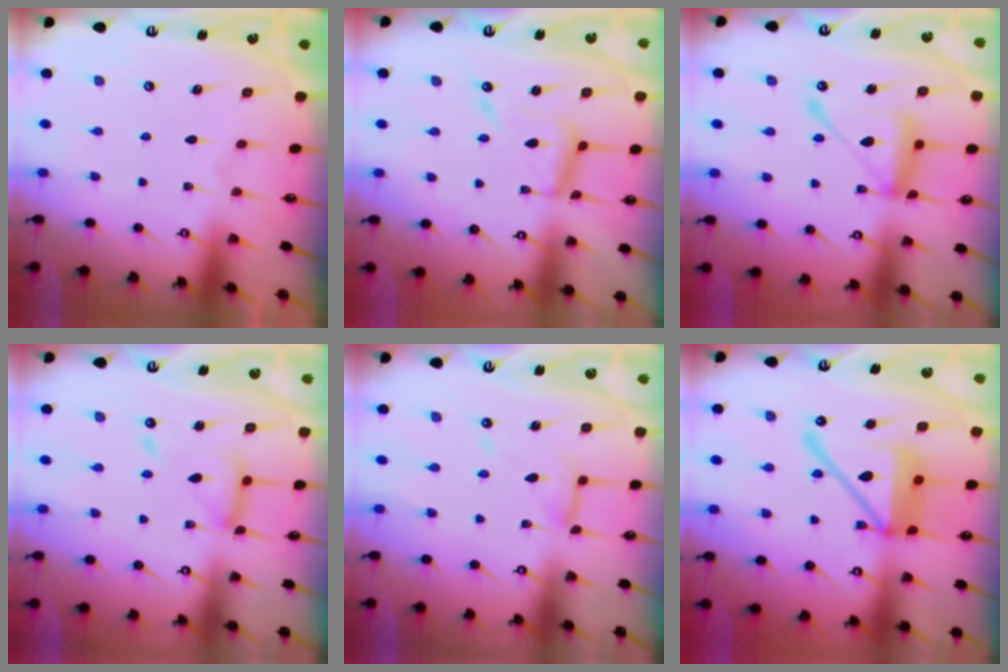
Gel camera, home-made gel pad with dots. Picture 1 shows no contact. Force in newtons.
{"total": 11.6, "press": 11.6, "slide": 1.0}
{"total": 15.1, "press": 15.1, "slide": 1.1}
{"total": 12.9, "press": 12.8, "slide": 1.2}
{"total": 7.5, "press": 7.5, "slide": 0.6}
{"total": 17.7, "press": 17.5, "slide": 2.5}